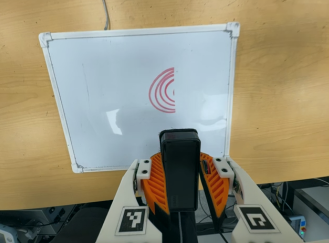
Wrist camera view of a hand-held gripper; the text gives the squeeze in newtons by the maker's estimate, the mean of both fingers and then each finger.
{"total": 10.0, "left": 10.1, "right": 9.9}